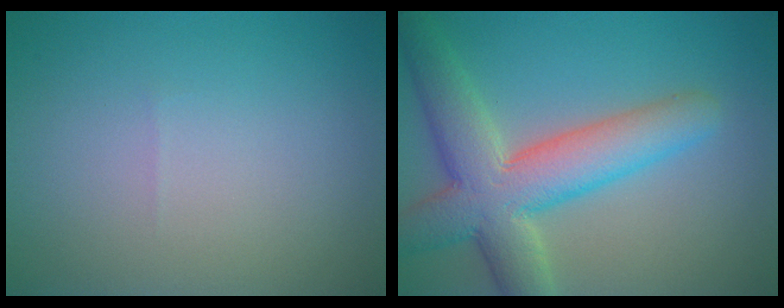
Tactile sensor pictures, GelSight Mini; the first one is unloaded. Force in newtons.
{"total": 8.2, "press": 8.2, "slide": 0.5}